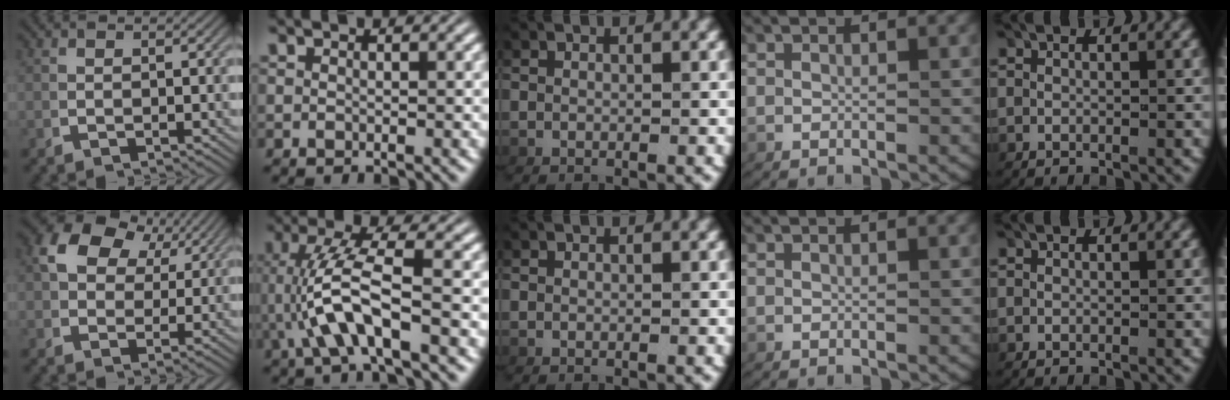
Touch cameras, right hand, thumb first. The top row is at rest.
{"thumb": {"total": 7.5, "force": [3.3, 5.0, 4.5], "torque": [-0.099, -0.009, 0.064]}, "index": {"total": 5.5, "force": [0.0, 1.4, 5.4], "torque": [-0.110, 0.000, 0.001]}}